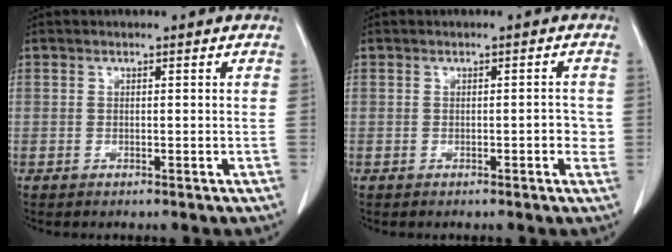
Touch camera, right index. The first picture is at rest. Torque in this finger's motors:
{"motor_torque": [0.36, -0.15, 0.20, 0.03]}